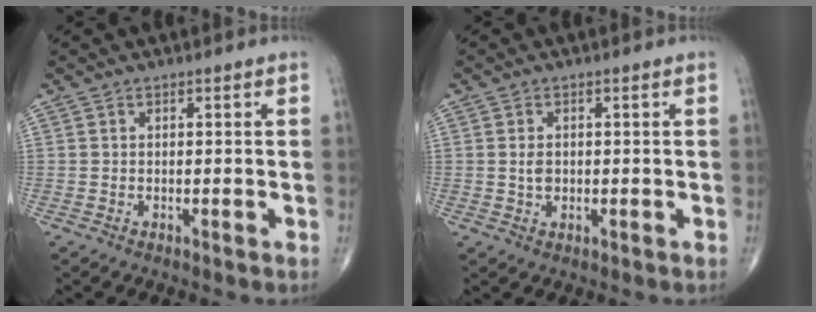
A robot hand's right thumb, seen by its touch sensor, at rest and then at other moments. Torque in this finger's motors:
{"motor_torque": [-0.45, 0.58, 0.49, 0.14, 0.03]}